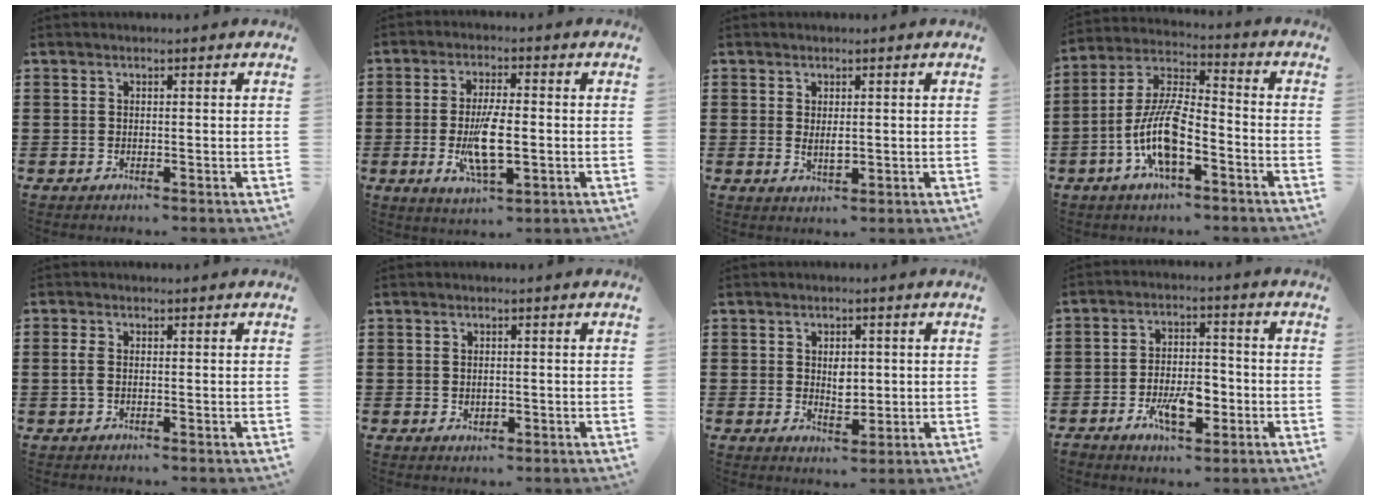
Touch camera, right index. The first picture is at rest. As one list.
[{"total": 8.7, "force": [-1.5, 3.0, 8.1], "torque": [-0.162, -0.009, -0.025]}, {"total": 2.1, "force": [0.3, 0.8, 1.9], "torque": [-0.029, -0.002, 0.003]}, {"total": 11.0, "force": [-4.4, 3.9, 9.3], "torque": [-0.215, -0.003, -0.088]}, {"total": 1.8, "force": [-0.2, 0.8, 1.6], "torque": [-0.044, -0.004, -0.009]}, {"total": 1.1, "force": [0.0, 0.7, 0.8], "torque": [-0.017, 0.005, -0.001]}, {"total": 3.4, "force": [0.4, 2.1, 2.6], "torque": [-0.039, 0.002, 0.003]}, {"total": 7.3, "force": [-3.1, 3.4, 5.8], "torque": [-0.110, 0.005, -0.053]}]